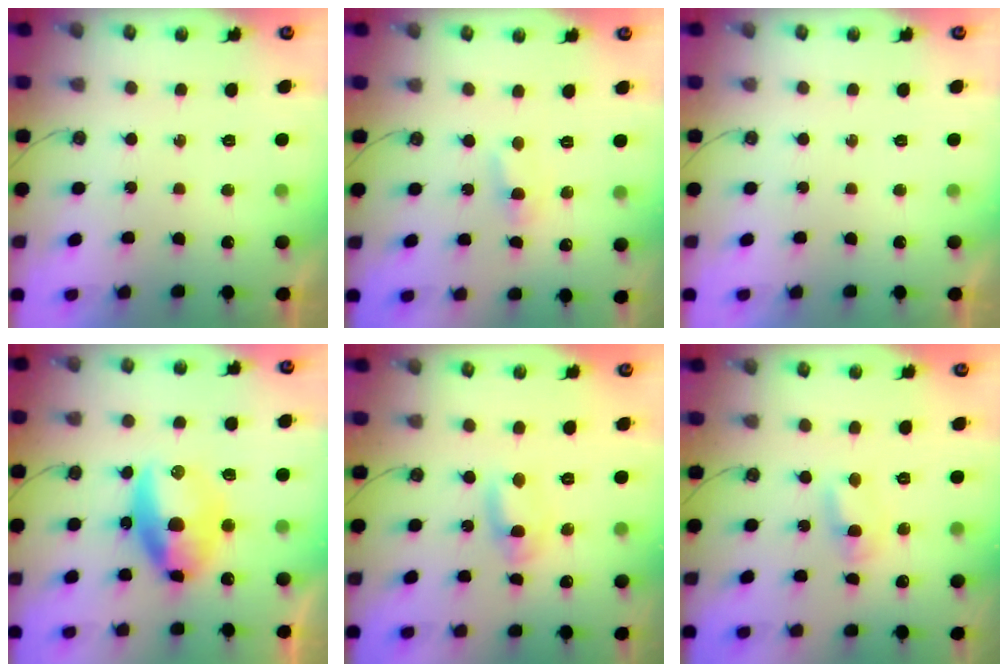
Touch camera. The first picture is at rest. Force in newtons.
{"total": 2.1, "press": 2.1, "slide": 0.3}
{"total": 0.0}
{"total": 12.7, "press": 12.7, "slide": 0.5}
{"total": 2.3, "press": 2.0, "slide": 1.2}
{"total": 2.7, "press": 2.7, "slide": 0.3}